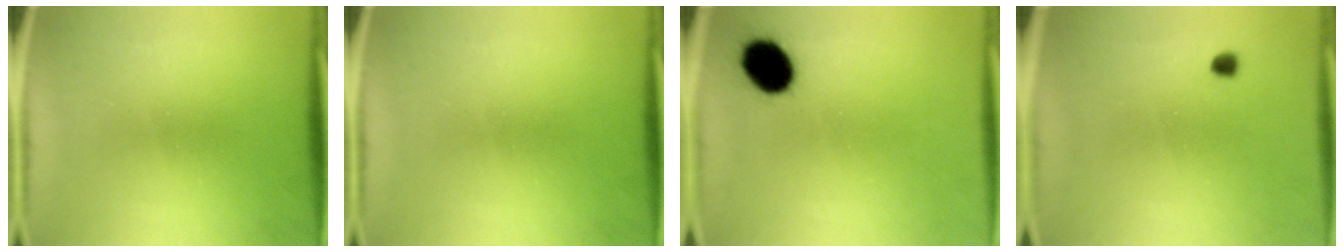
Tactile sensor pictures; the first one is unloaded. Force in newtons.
{"total": 0.0}
{"total": 8.7}
{"total": 1.0}